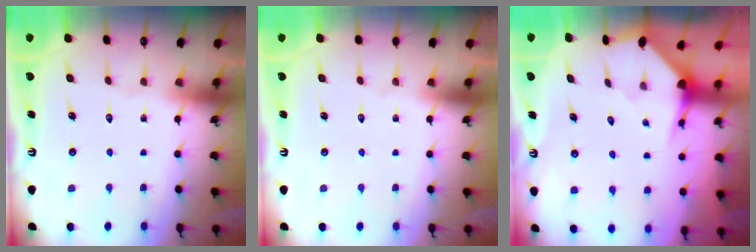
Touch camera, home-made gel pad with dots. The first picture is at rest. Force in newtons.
{"total": 0.0}
{"total": 3.1, "press": 3.1, "slide": 0.2}